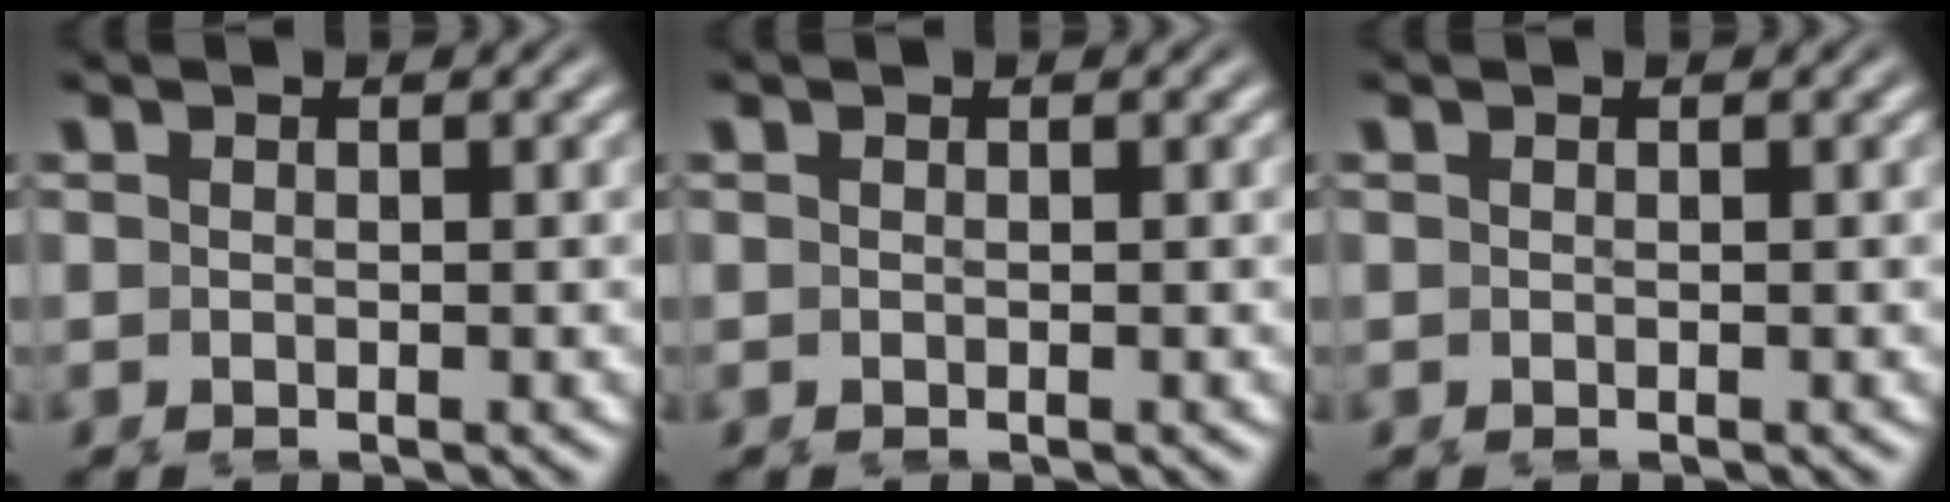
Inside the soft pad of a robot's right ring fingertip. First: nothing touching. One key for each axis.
{"total": 0.0}
{"total": 0.0}